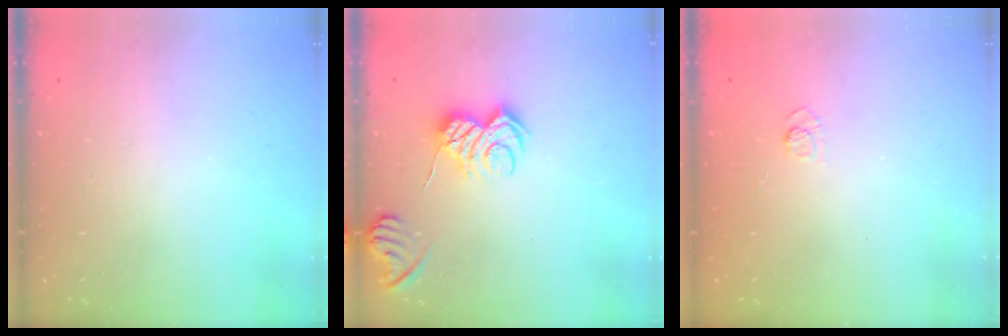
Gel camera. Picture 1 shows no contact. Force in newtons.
{"total": 6.9, "press": 6.8, "slide": 0.9}
{"total": 2.4, "press": 2.0, "slide": 1.3}